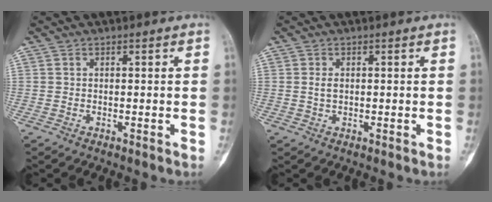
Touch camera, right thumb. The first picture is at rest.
{"total": 1.6, "force": [0.2, 0.9, 1.2], "torque": [-0.023, -0.001, 0.006]}